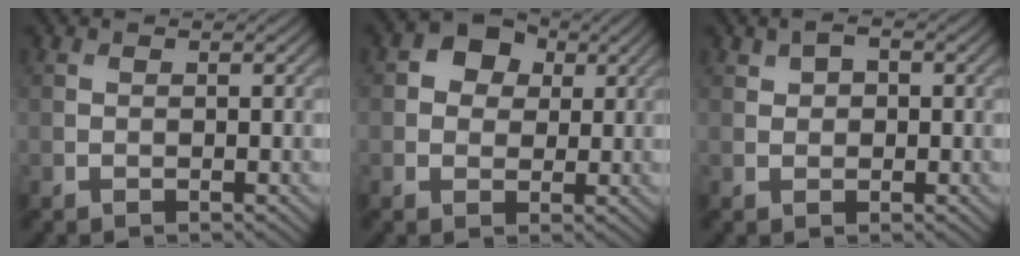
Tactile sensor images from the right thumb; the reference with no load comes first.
{"total": 5.1, "force": [1.6, 4.0, 2.6], "torque": [-0.052, 0.009, 0.014]}
{"total": 2.2, "force": [0.8, 1.5, 1.4], "torque": [-0.024, 0.004, 0.011]}